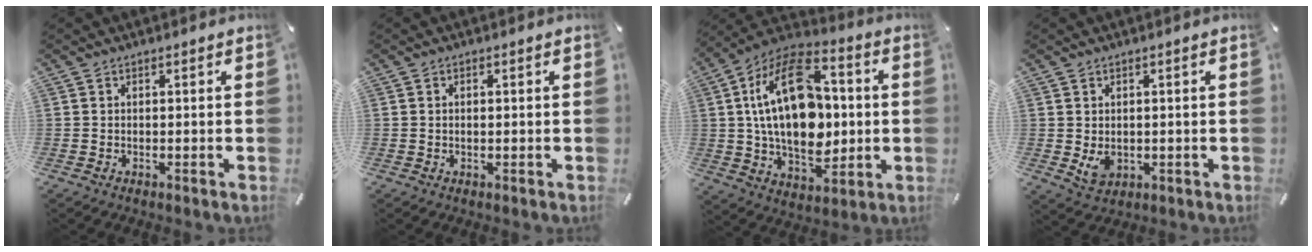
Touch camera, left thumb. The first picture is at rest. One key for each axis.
{"total": 0.8, "fx": 0.0, "fy": 0.4, "fz": 0.7, "tx": -0.013, "ty": 0.001, "tz": -0.001}
{"total": 23.4, "fx": 2.1, "fy": 14.8, "fz": 18.0, "tx": -0.361, "ty": -0.003, "tz": 0.029}
{"total": 3.9, "fx": 0.0, "fy": 3.2, "fz": 2.3, "tx": -0.037, "ty": -0.006, "tz": -0.002}